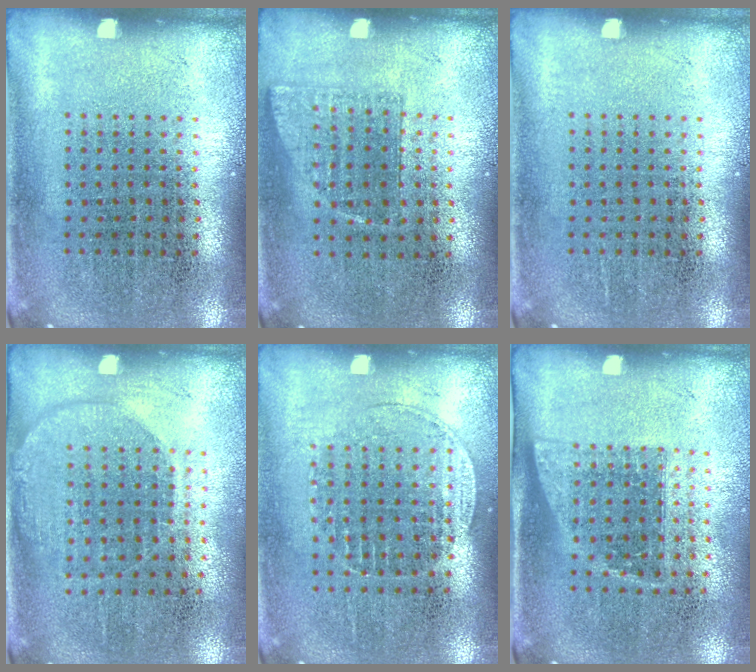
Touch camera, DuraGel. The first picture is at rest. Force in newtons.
{"total": 0.7, "press": 0.7, "slide": 0.2}
{"total": 0.0}
{"total": 1.4, "press": 1.3, "slide": 0.7}
{"total": 1.2, "press": 1.1, "slide": 0.5}
{"total": 1.2, "press": 0.9, "slide": 0.7}